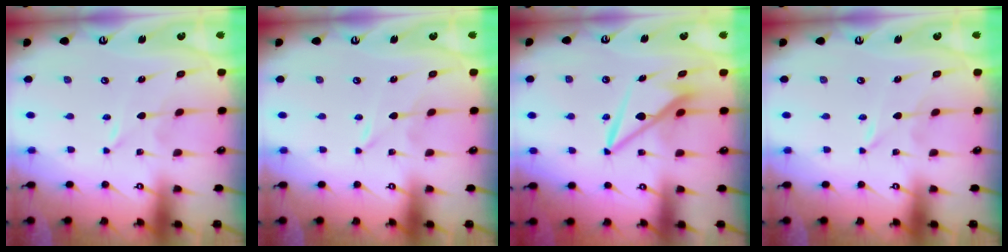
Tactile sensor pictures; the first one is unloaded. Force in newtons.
{"total": 0.0}
{"total": 9.7, "press": 9.6, "slide": 1.1}
{"total": 0.0}